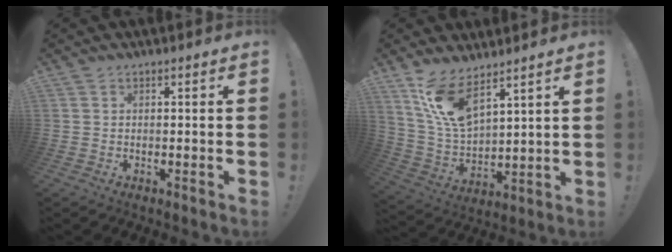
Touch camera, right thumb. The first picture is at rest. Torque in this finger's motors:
{"motor_torque": [0.18, 0.31, 0.09, 0.17, 0.34]}